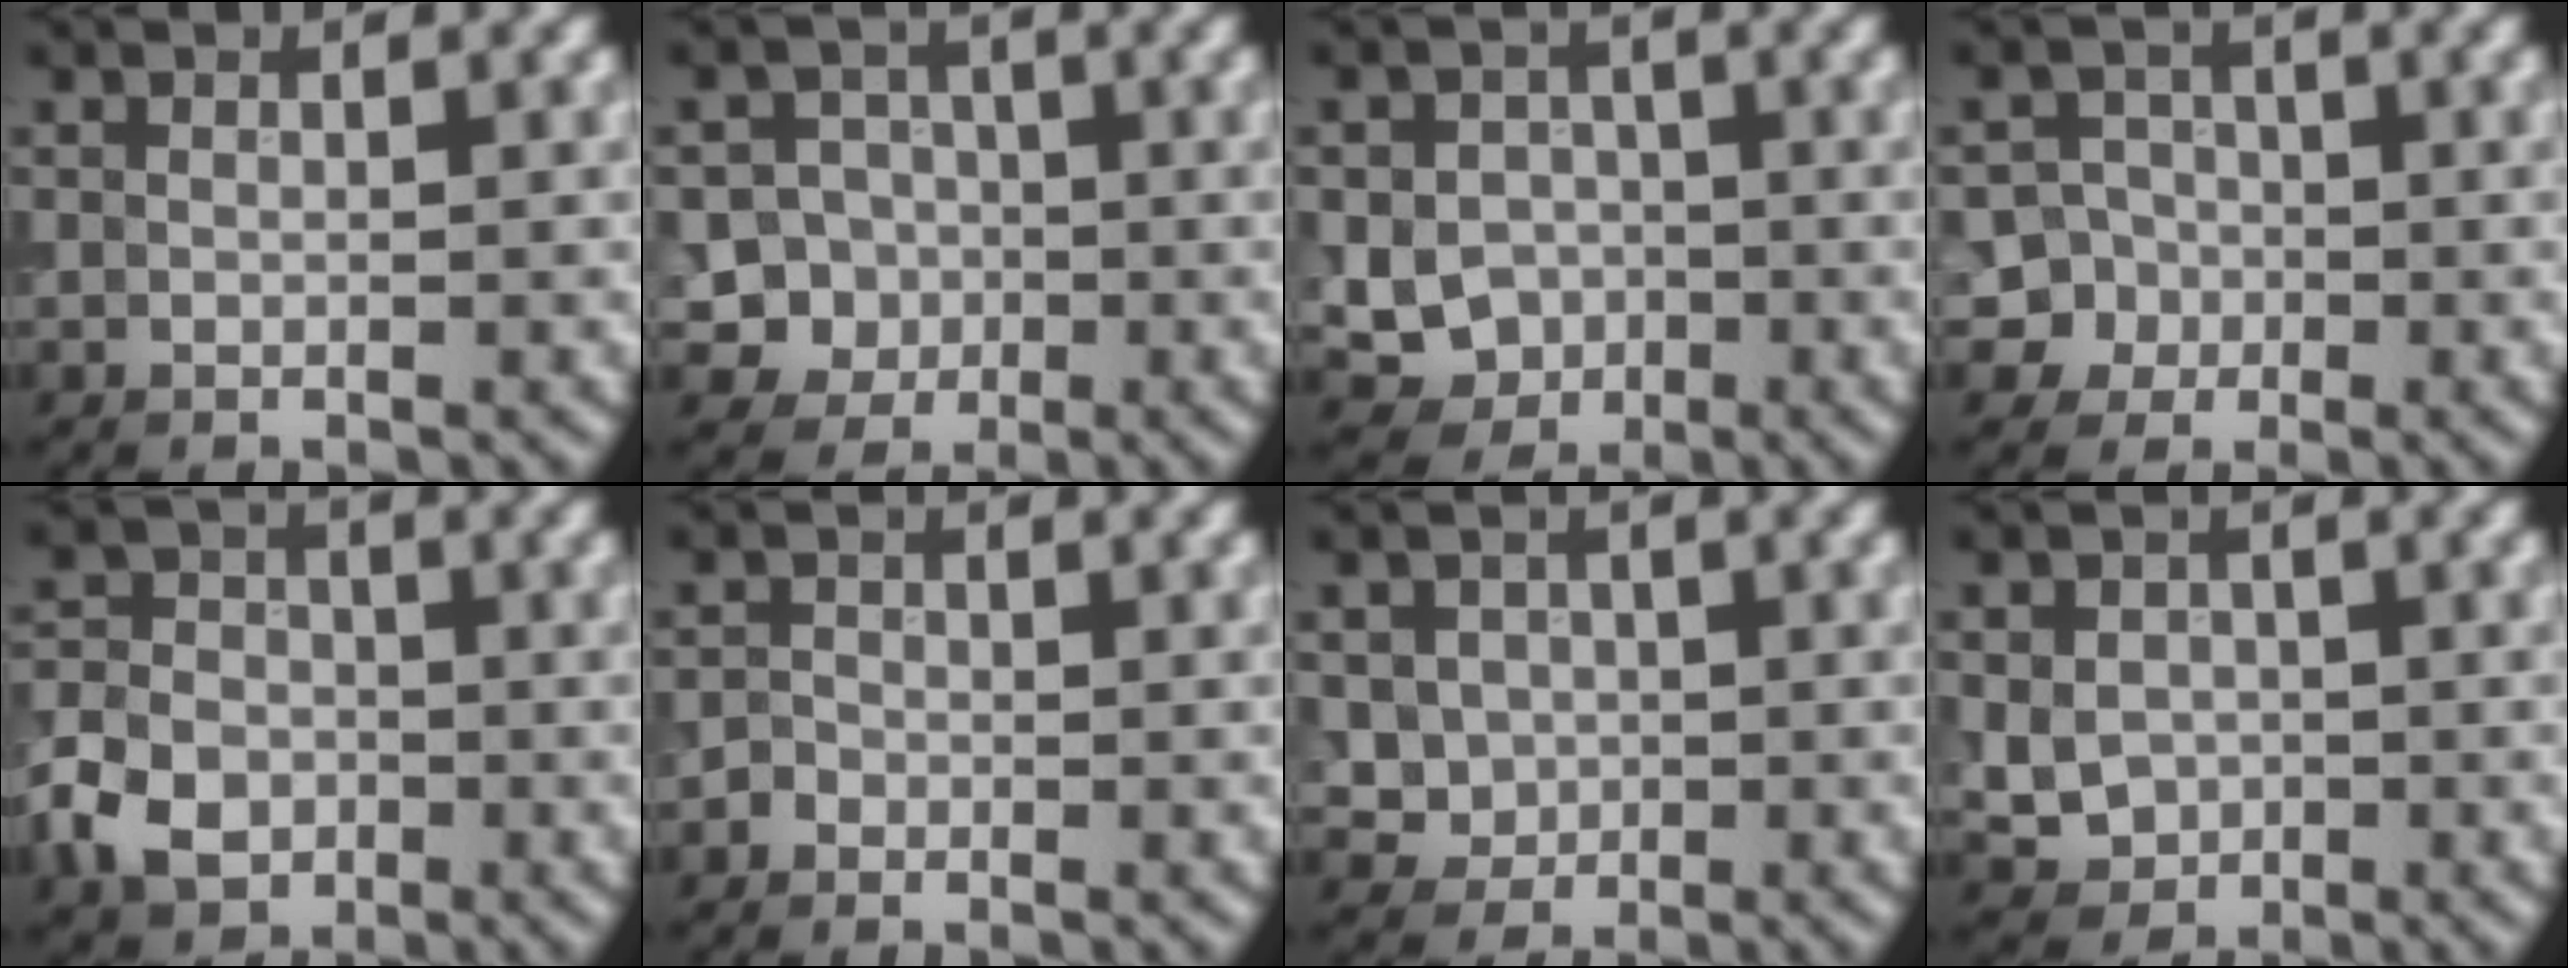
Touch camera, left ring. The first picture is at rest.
{"total": 6.3, "force": [-1.5, 6.0, 1.3], "torque": [-0.002, 0.014, -0.051]}
{"total": 5.1, "force": [-1.1, 4.6, 2.0], "torque": [-0.009, -0.006, -0.039]}
{"total": 6.2, "force": [-1.8, 5.9, 0.8], "torque": [0.006, 0.012, -0.057]}
{"total": 5.7, "force": [-2.4, 4.3, 2.8], "torque": [-0.058, 0.001, -0.057]}
{"total": 0.9, "force": [-0.5, 0.7, 0.1], "torque": [0.004, 0.002, -0.012]}
{"total": 3.3, "force": [0.3, 3.1, 1.1], "torque": [-0.013, -0.005, 0.008]}
{"total": 3.5, "force": [-0.4, 3.1, 1.7], "torque": [-0.028, -0.003, -0.009]}